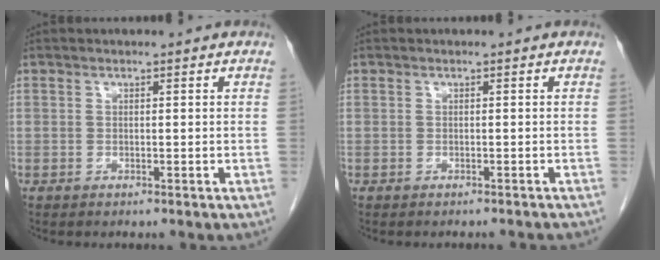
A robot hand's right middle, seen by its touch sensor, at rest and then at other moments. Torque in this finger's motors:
{"motor_torque": [-0.18, -0.26, -0.15, -0.02]}